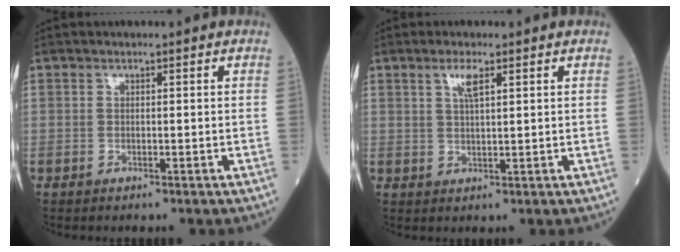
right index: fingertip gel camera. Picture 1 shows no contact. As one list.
[{"total": 2.9, "force": [1.5, 0.3, 2.4], "torque": [-0.051, 0.001, 0.029]}]